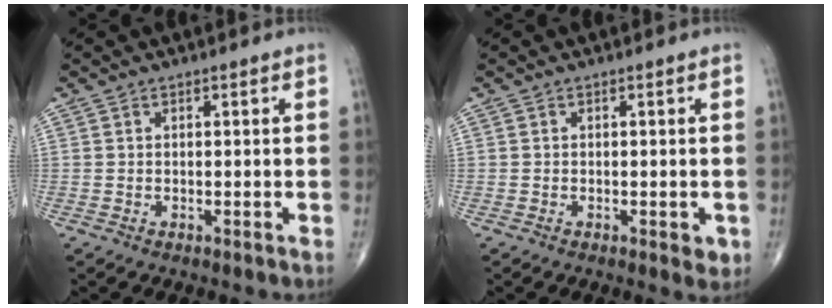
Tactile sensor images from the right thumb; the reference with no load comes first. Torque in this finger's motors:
{"motor_torque": [-0.09, -0.03, 0.06, 0.08, 0.09]}